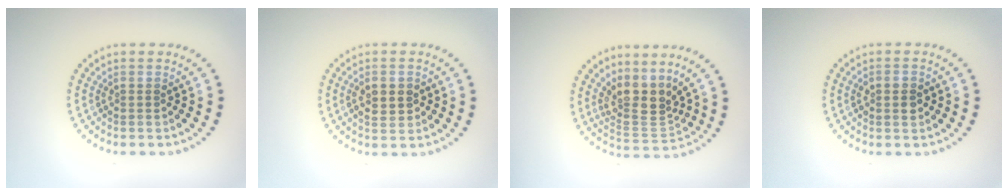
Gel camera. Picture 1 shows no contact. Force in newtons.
{"total": 2.8, "press": 2.8, "slide": 0.1}
{"total": 3.9, "press": 2.8, "slide": 2.6}
{"total": 1.4, "press": 1.4, "slide": 0.1}